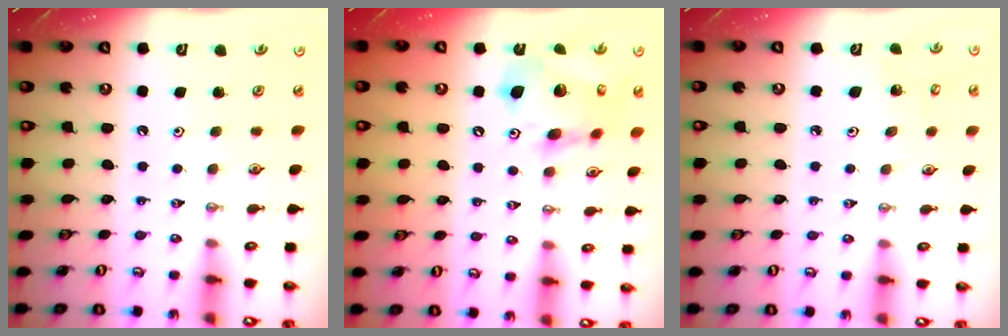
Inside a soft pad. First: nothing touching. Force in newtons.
{"total": 16.6, "press": 16.5, "slide": 2.0}
{"total": 3.9, "press": 3.7, "slide": 1.4}